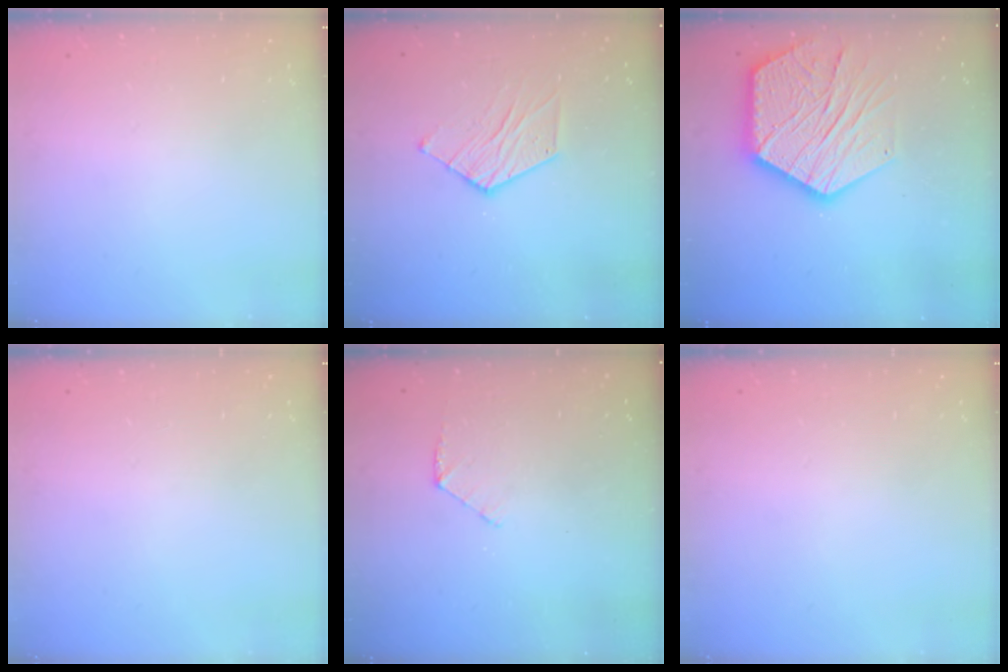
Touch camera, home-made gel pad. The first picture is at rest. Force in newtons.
{"total": 7.7, "press": 7.7, "slide": 0.1}
{"total": 21.4, "press": 21.4, "slide": 1.7}
{"total": 0.0}
{"total": 4.6, "press": 4.5, "slide": 0.4}
{"total": 0.0}